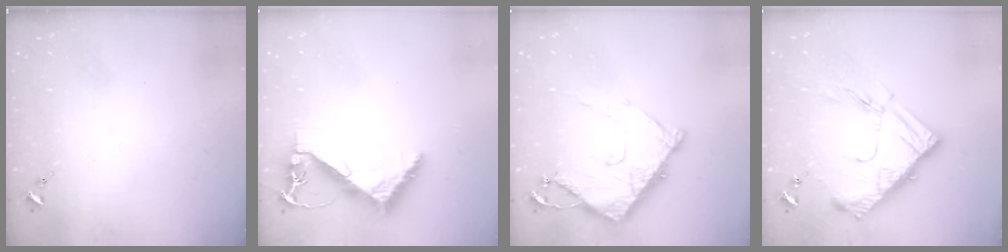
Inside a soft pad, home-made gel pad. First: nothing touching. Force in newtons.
{"total": 6.8, "press": 6.8, "slide": 0.9}
{"total": 10.7, "press": 10.7, "slide": 1.3}
{"total": 16.6, "press": 16.6, "slide": 1.1}